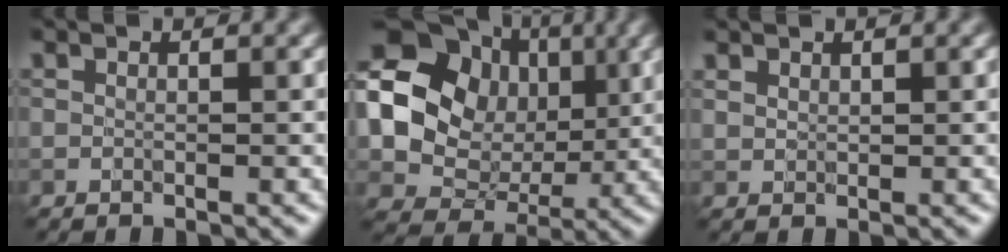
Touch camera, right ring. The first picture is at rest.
{"total": 13.8, "force": [2.5, 11.7, 7.0], "torque": [-0.148, 0.033, 0.043]}
{"total": 0.7, "force": [0.4, -0.2, -0.6], "torque": [0.005, 0.009, 0.024]}